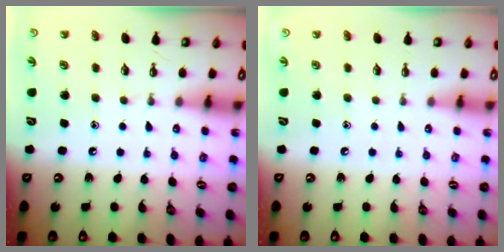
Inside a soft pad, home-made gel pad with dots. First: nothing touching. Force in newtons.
{"total": 0.0}